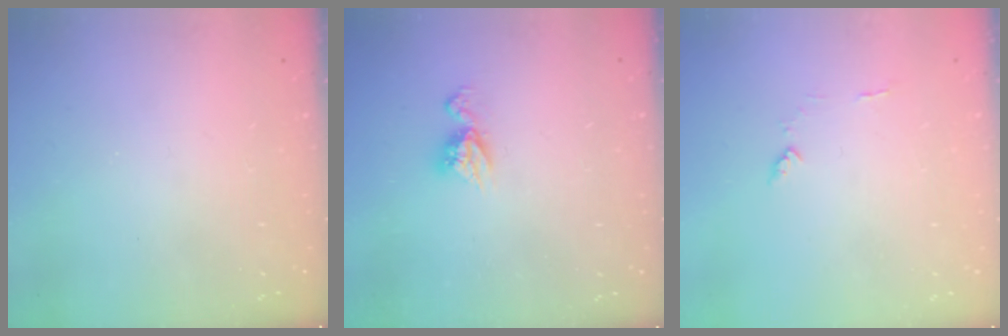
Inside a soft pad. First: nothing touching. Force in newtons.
{"total": 7.0, "press": 7.0, "slide": 0.5}
{"total": 5.7, "press": 5.7, "slide": 0.6}